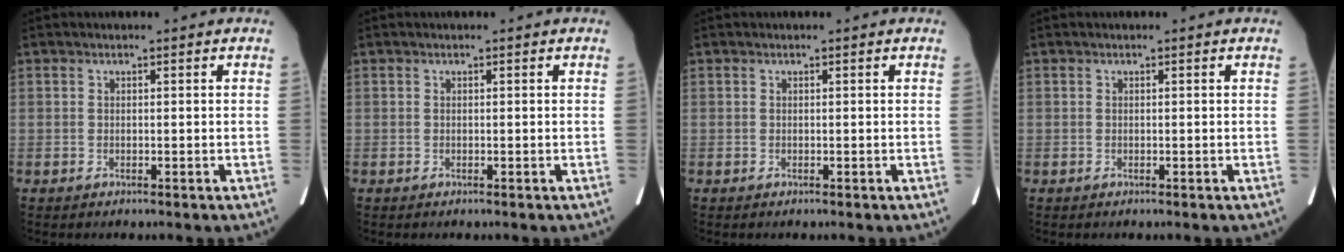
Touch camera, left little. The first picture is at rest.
{"total": 0.0}
{"total": 0.0}
{"total": 0.0}